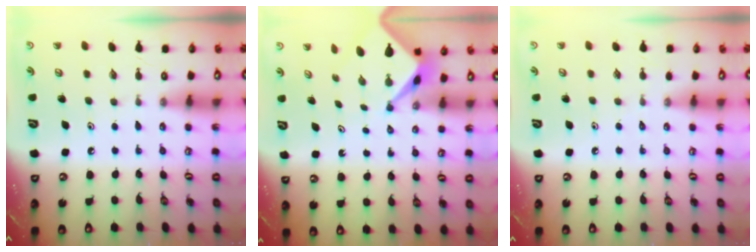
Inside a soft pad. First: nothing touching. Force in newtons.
{"total": 2.6, "press": 2.6, "slide": 0.2}
{"total": 1.9, "press": 1.8, "slide": 0.3}